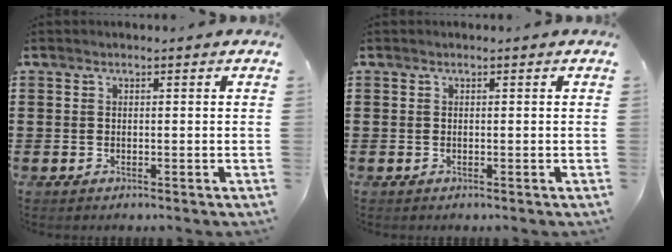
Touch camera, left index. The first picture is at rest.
{"total": 0.0}